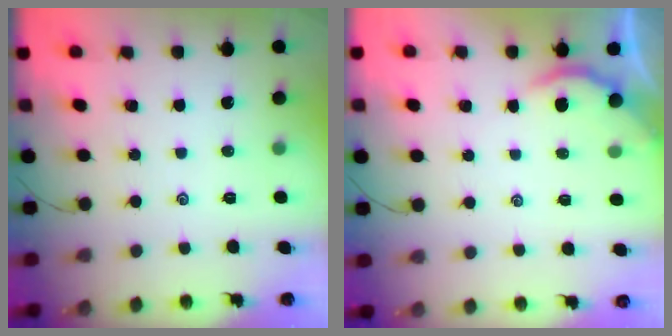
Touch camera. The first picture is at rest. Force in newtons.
{"total": 2.1, "press": 2.0, "slide": 0.4}